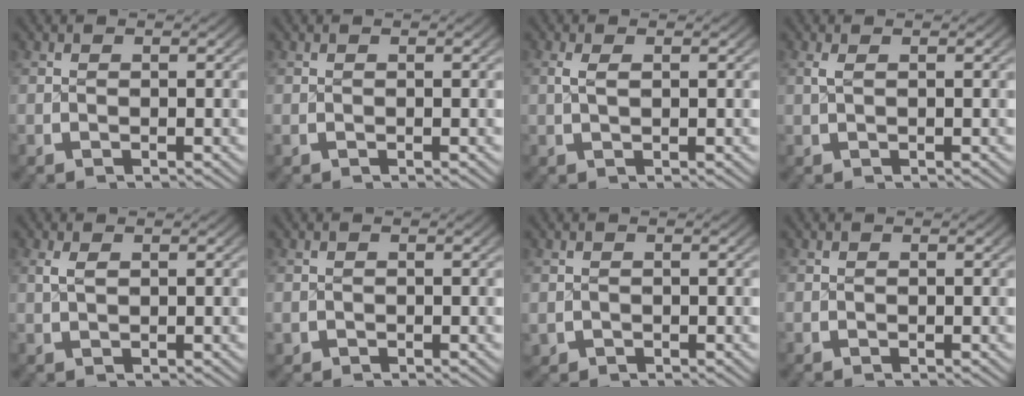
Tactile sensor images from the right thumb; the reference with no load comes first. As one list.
[{"total": 0.0}, {"total": 1.2, "force": [0.3, 0.4, 1.1], "torque": [-0.023, 0.002, 0.009]}, {"total": 0.8, "force": [0.2, 0.1, 0.8], "torque": [-0.020, 0.002, 0.007]}, {"total": 1.1, "force": [0.5, 0.4, 0.9], "torque": [-0.019, 0.002, 0.014]}, {"total": 1.0, "force": [-0.3, 1.0, 0.1], "torque": [-0.006, -0.007, -0.001]}, {"total": 1.4, "force": [-0.2, 1.3, 0.3], "torque": [-0.009, -0.008, 0.003]}, {"total": 0.0}]